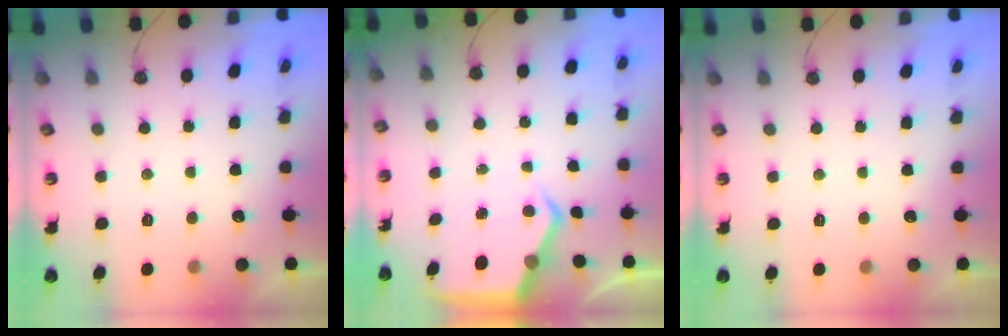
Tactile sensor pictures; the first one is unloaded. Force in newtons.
{"total": 5.9, "press": 5.9, "slide": 0.6}
{"total": 0.0}